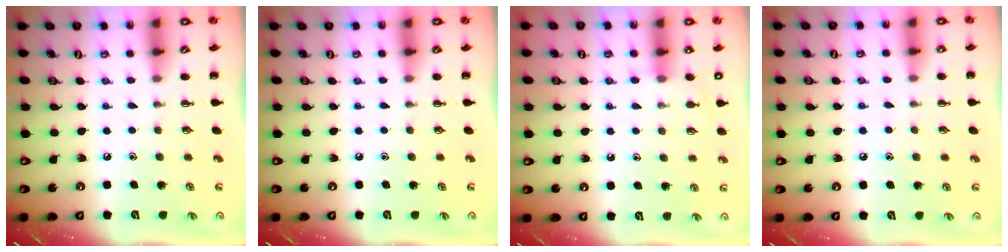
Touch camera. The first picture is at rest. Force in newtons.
{"total": 0.0}
{"total": 6.8, "press": 6.6, "slide": 1.8}
{"total": 6.0, "press": 5.8, "slide": 1.7}